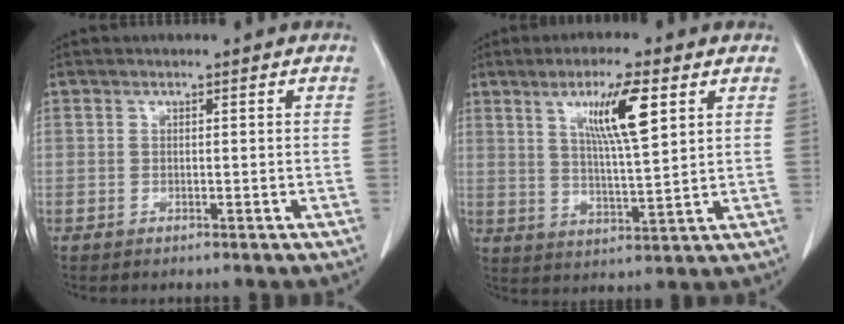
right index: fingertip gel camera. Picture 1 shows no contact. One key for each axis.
{"total": 9.3, "fx": 4.1, "fy": 0.7, "fz": 8.4, "tx": -0.151, "ty": -0.002, "tz": 0.072}